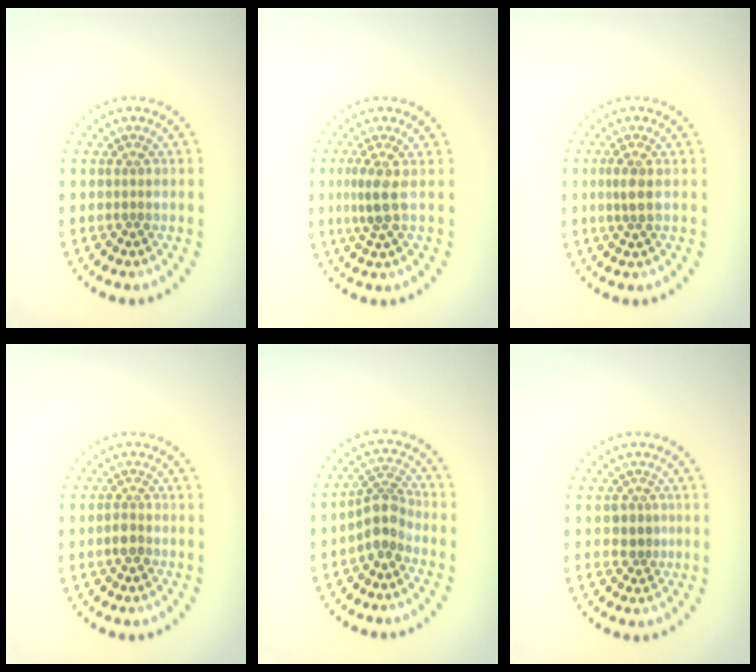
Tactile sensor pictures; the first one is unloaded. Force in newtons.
{"total": 2.3, "press": 1.6, "slide": 1.6}
{"total": 1.7, "press": 1.5, "slide": 0.8}
{"total": 1.2, "press": 1.1, "slide": 0.6}
{"total": 2.8, "press": 2.1, "slide": 1.9}
{"total": 1.6, "press": 1.4, "slide": 0.8}